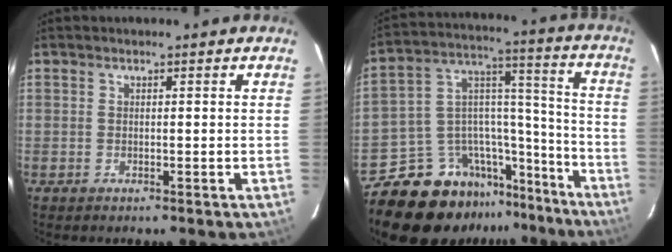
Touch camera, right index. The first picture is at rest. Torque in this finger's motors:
{"motor_torque": [0.49, -0.83, -0.03, -0.21]}